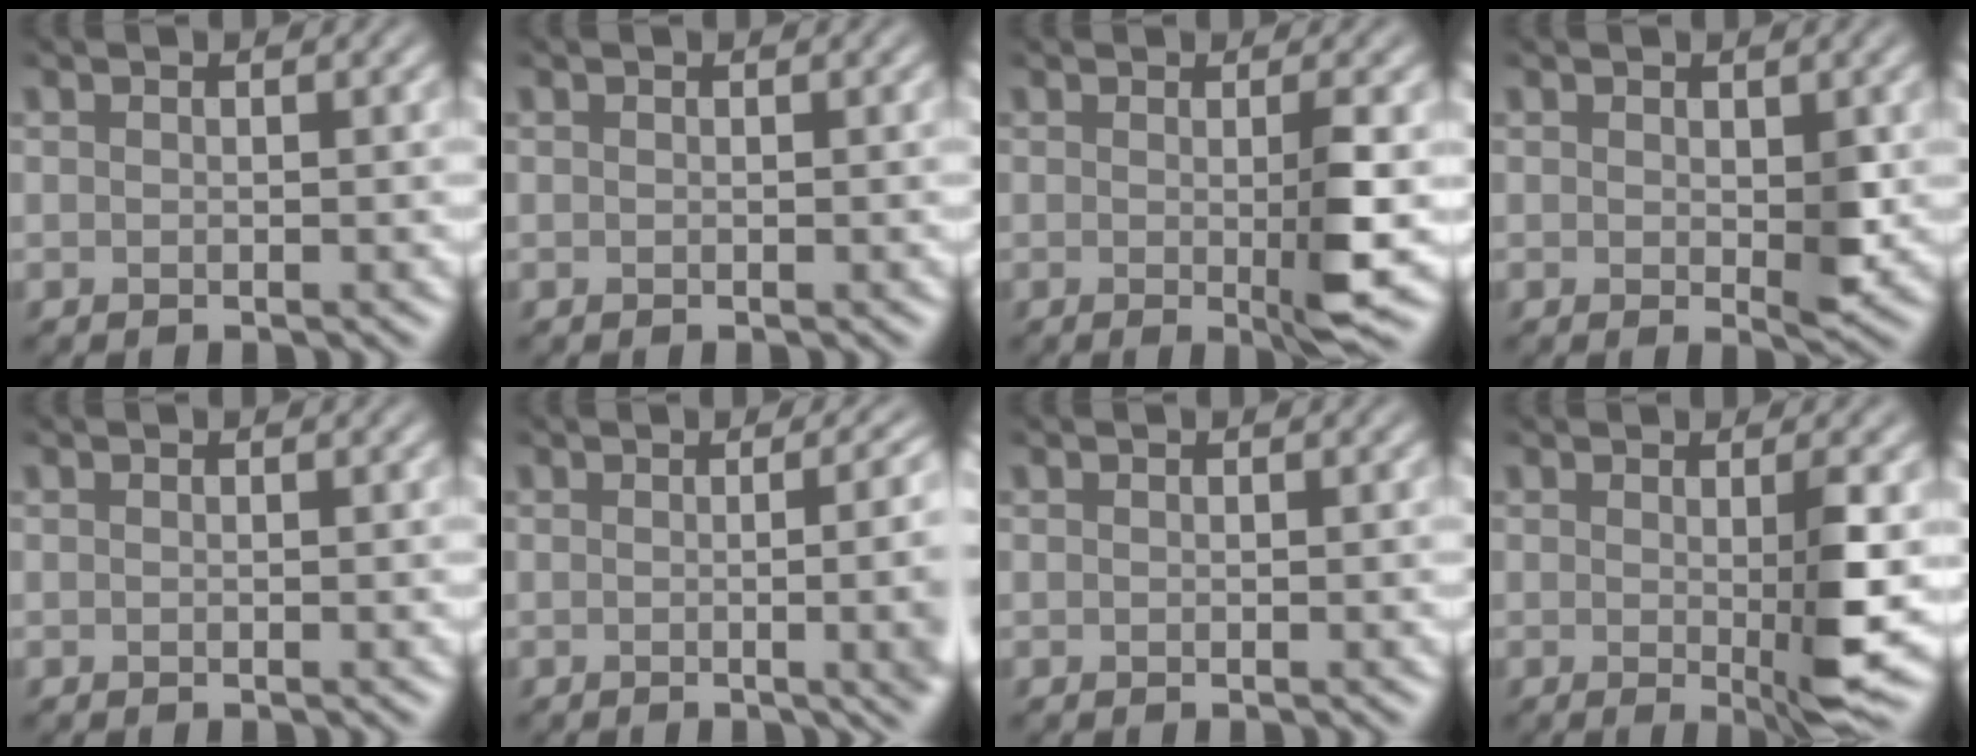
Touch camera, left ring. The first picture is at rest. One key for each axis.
{"total": 0.0}
{"total": 3.6, "fx": -0.4, "fy": 0.2, "fz": 3.6, "tx": -0.064, "ty": -0.011, "tz": -0.004}
{"total": 1.9, "fx": 0.1, "fy": 0.5, "fz": 1.8, "tx": -0.034, "ty": -0.009, "tz": 0.005}
{"total": 0.0}
{"total": 11.0, "fx": 0.6, "fy": 5.2, "fz": 9.7, "tx": -0.046, "ty": 0.027, "tz": -0.003}
{"total": 0.0}
{"total": 4.3, "fx": -0.3, "fy": 0.3, "fz": 4.3, "tx": -0.074, "ty": -0.014, "tz": 0.001}